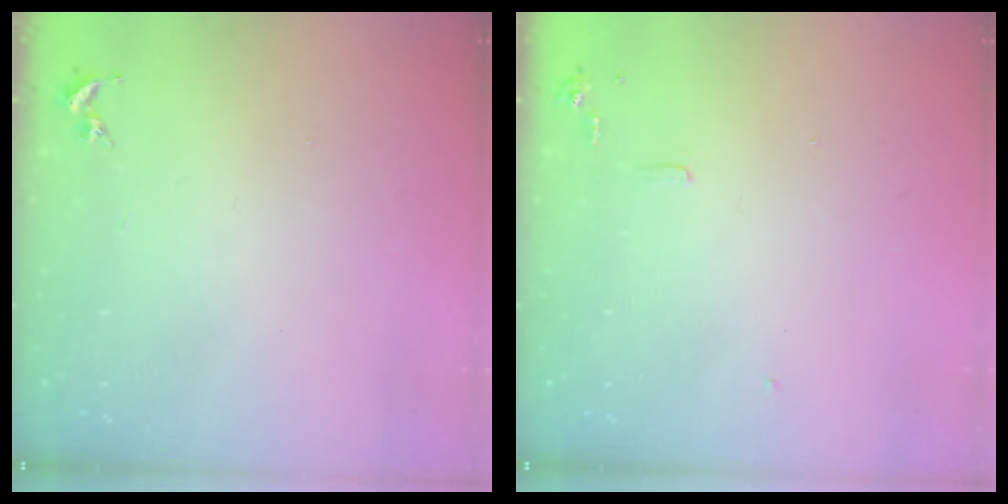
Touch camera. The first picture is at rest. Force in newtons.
{"total": 5.3, "press": 5.3, "slide": 0.6}